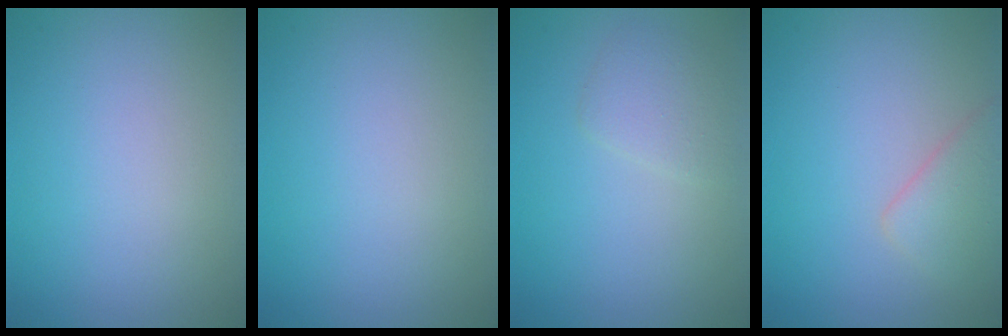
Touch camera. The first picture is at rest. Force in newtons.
{"total": 0.0}
{"total": 1.9, "press": 1.9, "slide": 0.0}
{"total": 2.5, "press": 2.5, "slide": 0.2}